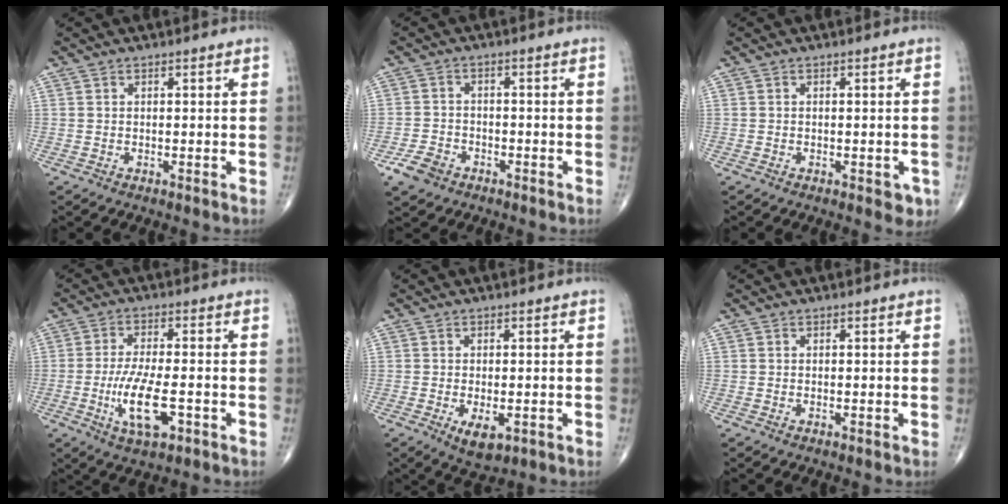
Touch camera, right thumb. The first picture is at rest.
{"total": 4.8, "force": [-3.0, 3.2, 1.9], "torque": [-0.031, 0.013, -0.052]}
{"total": 2.6, "force": [-1.1, 1.3, 1.9], "torque": [-0.006, 0.000, -0.012]}
{"total": 9.9, "force": [-3.1, 3.4, 8.7], "torque": [-0.166, 0.002, -0.052]}
{"total": 4.9, "force": [-1.7, 2.4, 3.9], "torque": [-0.060, -0.008, -0.019]}
{"total": 0.0}